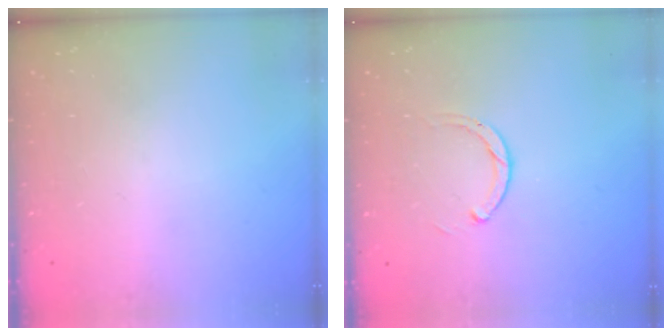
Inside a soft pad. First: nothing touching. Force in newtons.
{"total": 2.5, "press": 2.5, "slide": 0.3}